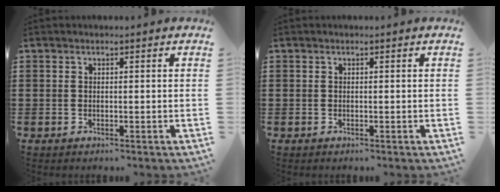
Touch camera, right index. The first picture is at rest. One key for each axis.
{"total": 0.0}